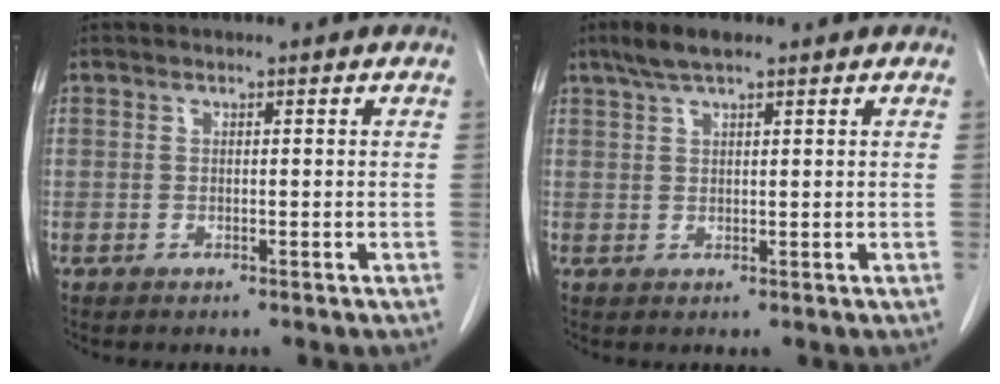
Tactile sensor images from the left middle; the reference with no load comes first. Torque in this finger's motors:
{"motor_torque": [0.22, -0.17, 0.02, 0.02]}